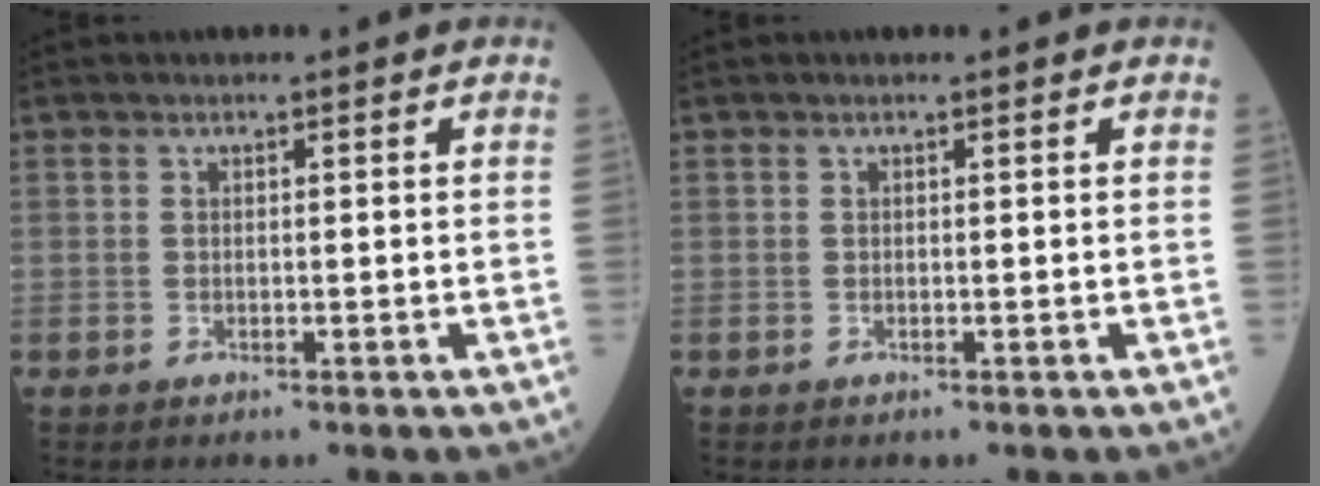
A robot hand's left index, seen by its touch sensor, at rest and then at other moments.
{"total": 0.0}